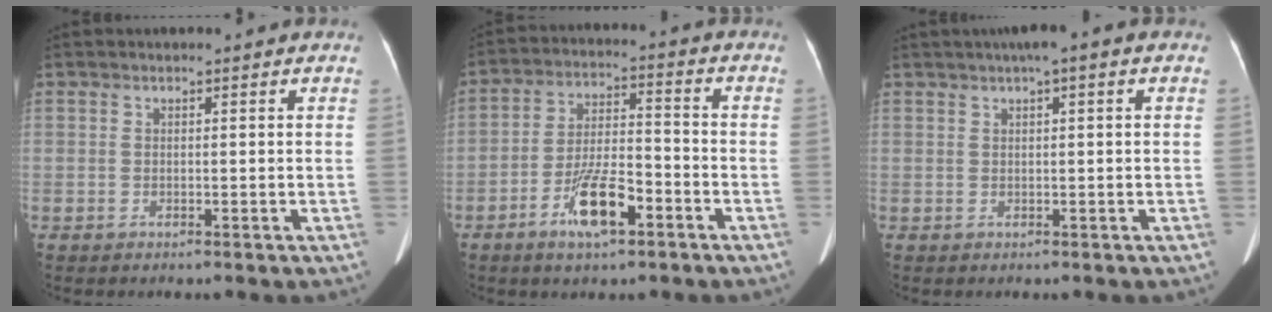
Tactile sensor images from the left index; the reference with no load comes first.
{"total": 9.3, "force": [-5.0, 2.6, 7.4], "torque": [-0.148, 0.000, -0.089]}
{"total": 3.5, "force": [1.7, 0.3, 3.1], "torque": [-0.050, 0.019, 0.023]}